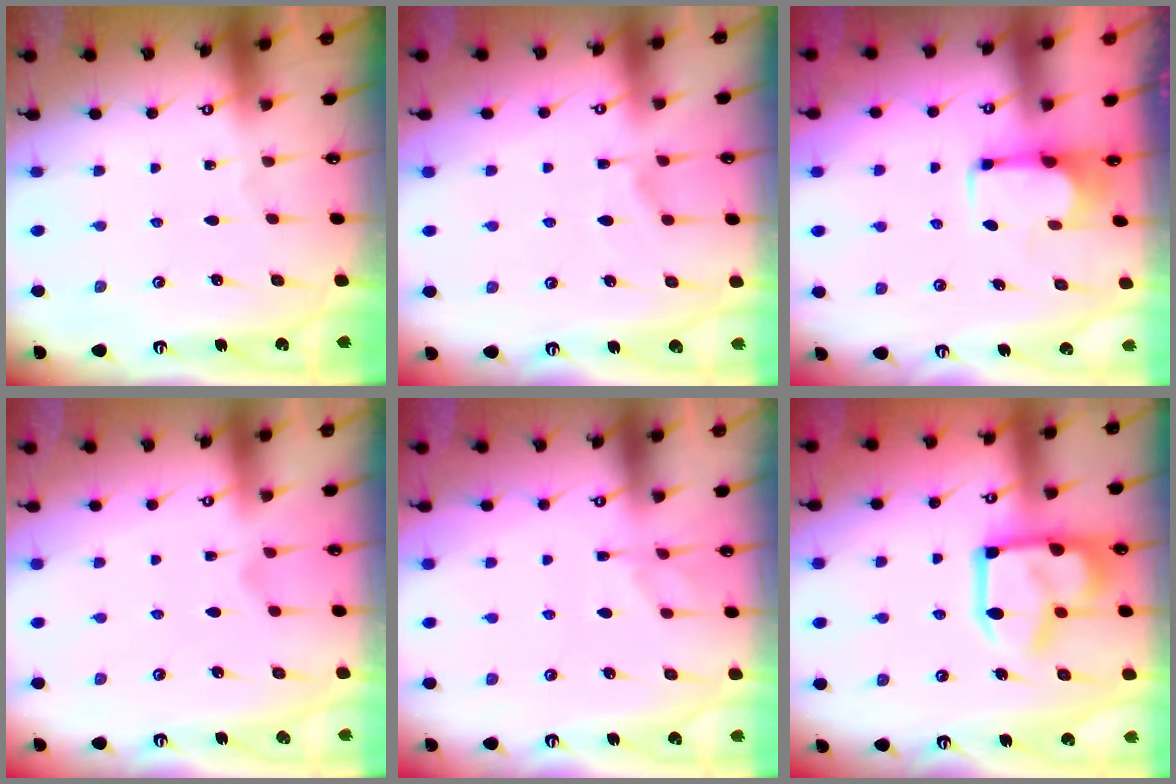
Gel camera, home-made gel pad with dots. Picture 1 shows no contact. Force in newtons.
{"total": 1.5, "press": 0.6, "slide": 1.4}
{"total": 1.8, "press": 1.6, "slide": 0.8}
{"total": 1.2, "press": 0.3, "slide": 1.1}
{"total": 4.9, "press": 4.7, "slide": 1.3}
{"total": 14.4, "press": 14.3, "slide": 2.0}